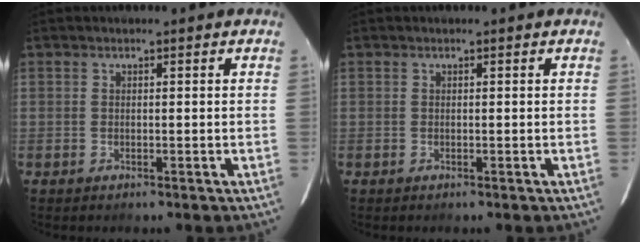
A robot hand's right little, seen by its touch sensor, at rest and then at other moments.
{"total": 0.0}